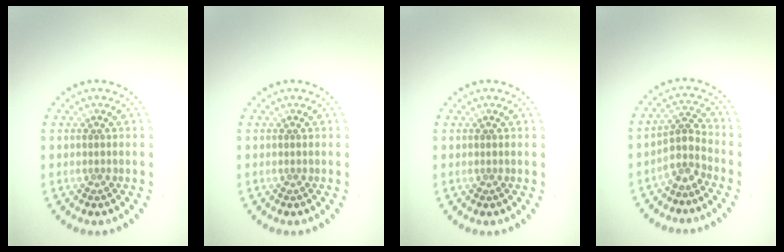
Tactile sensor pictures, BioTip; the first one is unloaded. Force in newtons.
{"total": 0.0}
{"total": 0.0}
{"total": 2.8, "press": 2.2, "slide": 1.8}